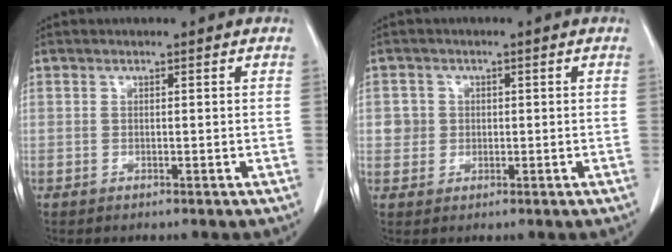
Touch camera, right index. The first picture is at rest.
{"total": 2.6, "force": [0.3, 2.6, 0.2], "torque": [0.006, 0.006, 0.005]}